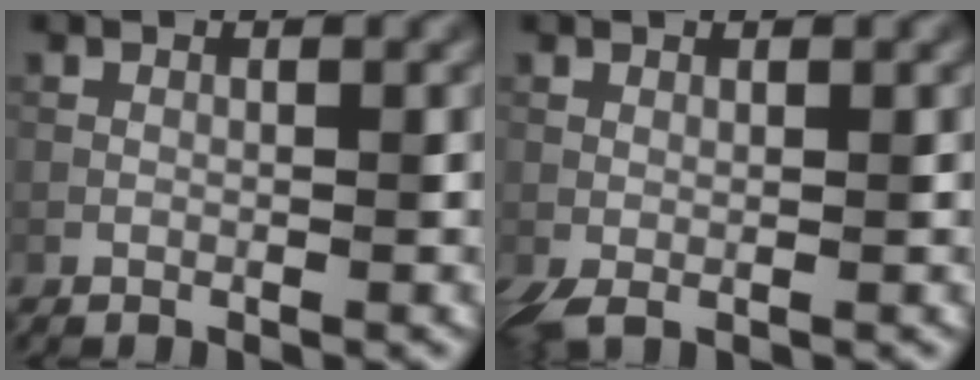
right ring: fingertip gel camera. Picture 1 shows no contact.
{"total": 1.9, "force": [0.1, 0.7, 1.8], "torque": [-0.039, 0.000, 0.002]}